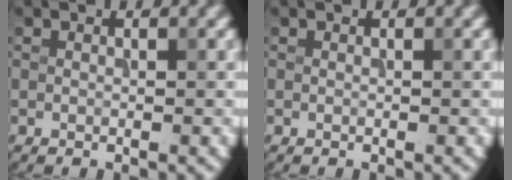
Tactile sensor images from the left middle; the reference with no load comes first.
{"total": 0.0}